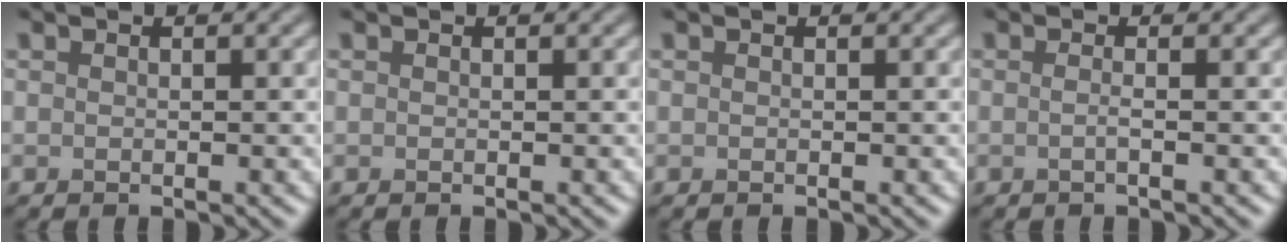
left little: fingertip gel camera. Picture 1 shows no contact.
{"total": 0.0}
{"total": 0.0}
{"total": 1.2, "force": [-0.6, 0.4, 1.0], "torque": [-0.011, -0.006, -0.020]}